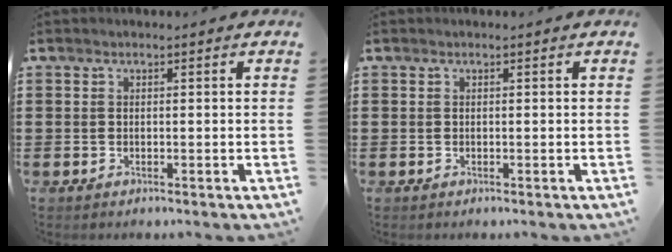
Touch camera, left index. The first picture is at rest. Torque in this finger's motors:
{"motor_torque": [-0.01, -0.01, 0.00, 0.00]}